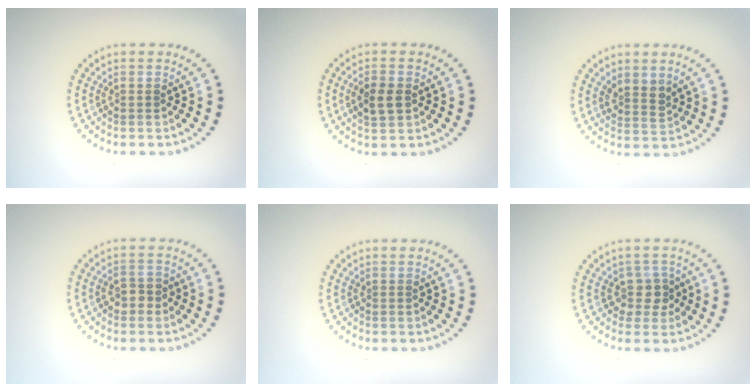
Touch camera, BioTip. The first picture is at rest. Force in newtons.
{"total": 2.5, "press": 2.5, "slide": 0.3}
{"total": 2.0, "press": 1.7, "slide": 1.2}
{"total": 1.6, "press": 1.6, "slide": 0.4}
{"total": 0.0}
{"total": 2.3, "press": 1.8, "slide": 1.5}